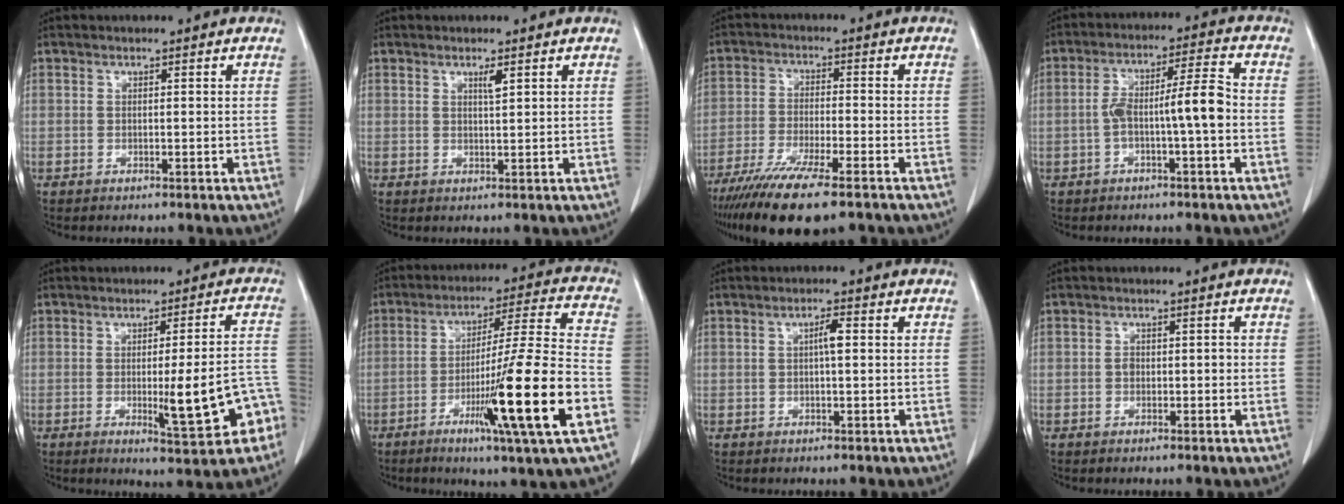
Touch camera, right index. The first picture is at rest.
{"total": 1.4, "force": [0.8, 0.0, 1.2], "torque": [-0.021, -0.004, 0.014]}
{"total": 13.3, "force": [-9.8, 1.6, 8.9], "torque": [-0.163, -0.035, -0.164]}
{"total": 7.9, "force": [-1.6, 0.6, 7.7], "torque": [-0.138, 0.027, -0.028]}
{"total": 11.7, "force": [-3.8, 1.5, 10.9], "torque": [-0.139, 0.008, -0.042]}
{"total": 19.0, "force": [-6.8, -1.2, 17.7], "torque": [-0.285, -0.018, -0.113]}
{"total": 2.4, "force": [0.3, 0.3, 2.3], "torque": [-0.041, 0.004, 0.004]}
{"total": 1.7, "force": [-0.3, 1.1, 1.3], "torque": [-0.018, 0.004, -0.004]}